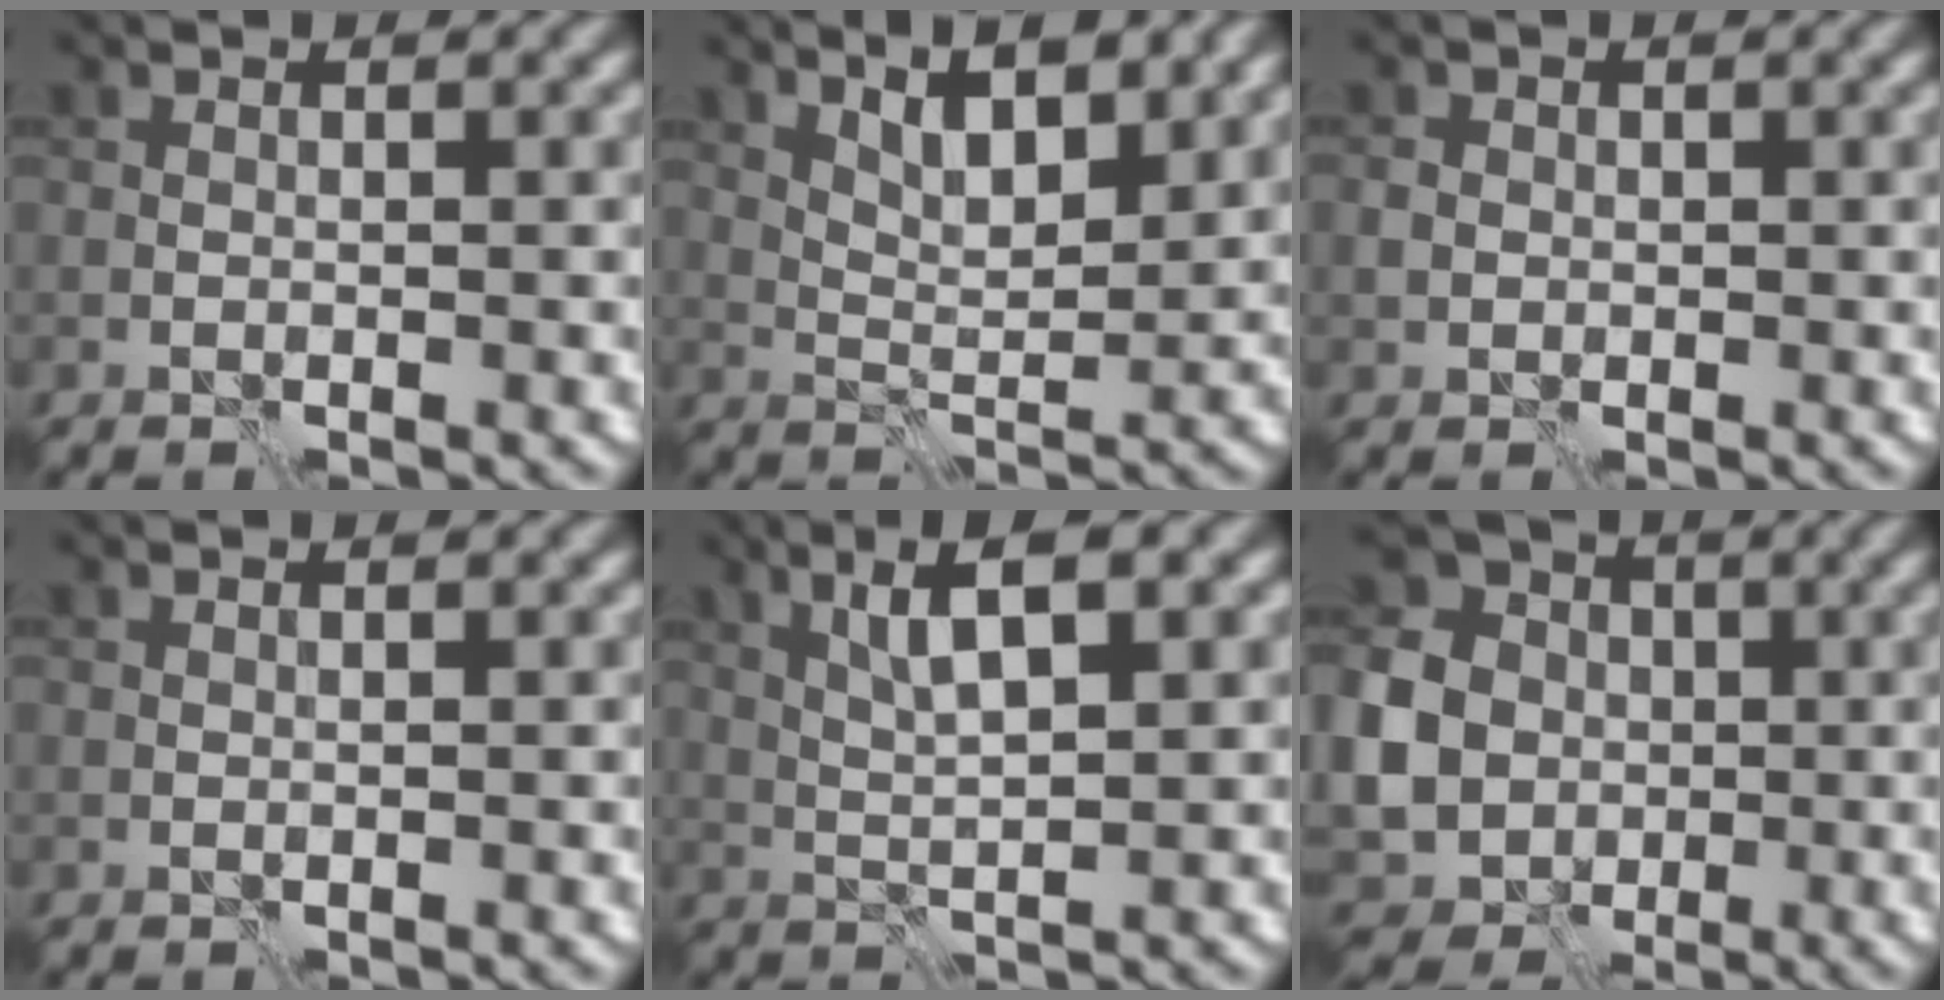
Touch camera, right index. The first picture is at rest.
{"total": 4.9, "force": [3.2, 1.5, 3.4], "torque": [-0.056, 0.002, 0.057]}
{"total": 1.3, "force": [-0.1, 1.3, 0.3], "torque": [-0.003, -0.002, -0.004]}
{"total": 0.0}
{"total": 4.7, "force": [2.0, 1.0, 4.1], "torque": [-0.084, 0.005, 0.040]}
{"total": 10.3, "force": [-1.0, 9.2, 4.5], "torque": [-0.112, -0.020, -0.032]}